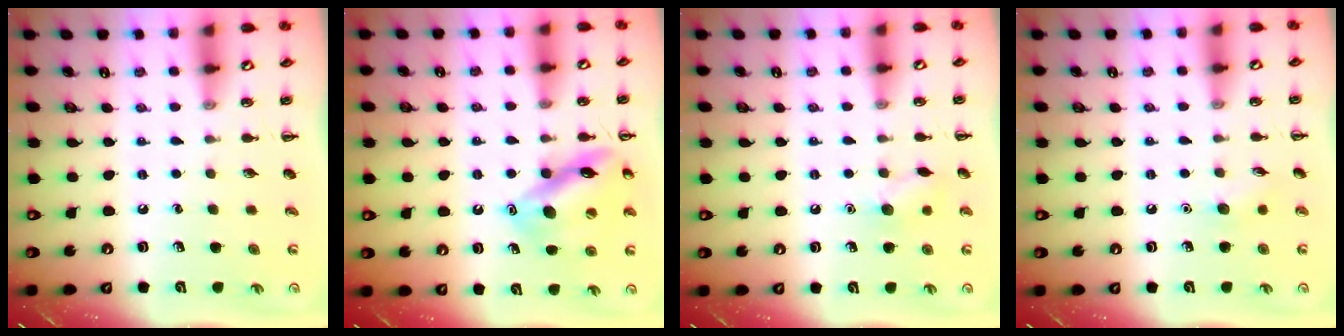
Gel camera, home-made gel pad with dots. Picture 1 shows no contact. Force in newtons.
{"total": 13.2, "press": 13.1, "slide": 1.6}
{"total": 7.1, "press": 7.0, "slide": 1.2}
{"total": 6.5, "press": 6.2, "slide": 1.8}